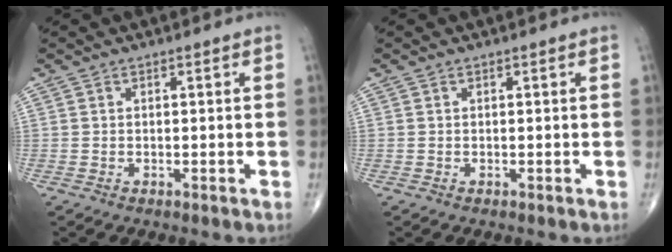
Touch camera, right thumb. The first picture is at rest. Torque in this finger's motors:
{"motor_torque": [0.00, 0.00, 0.00, 0.00, 0.00]}